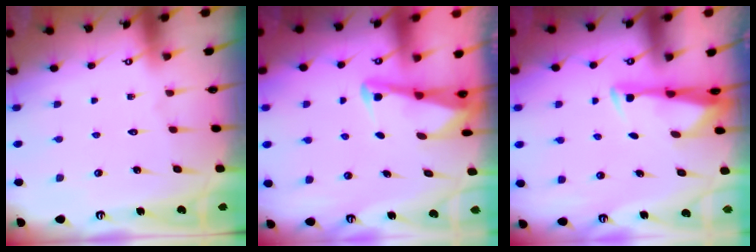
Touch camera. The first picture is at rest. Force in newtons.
{"total": 2.8, "press": 2.8, "slide": 0.4}
{"total": 3.2, "press": 3.1, "slide": 0.9}